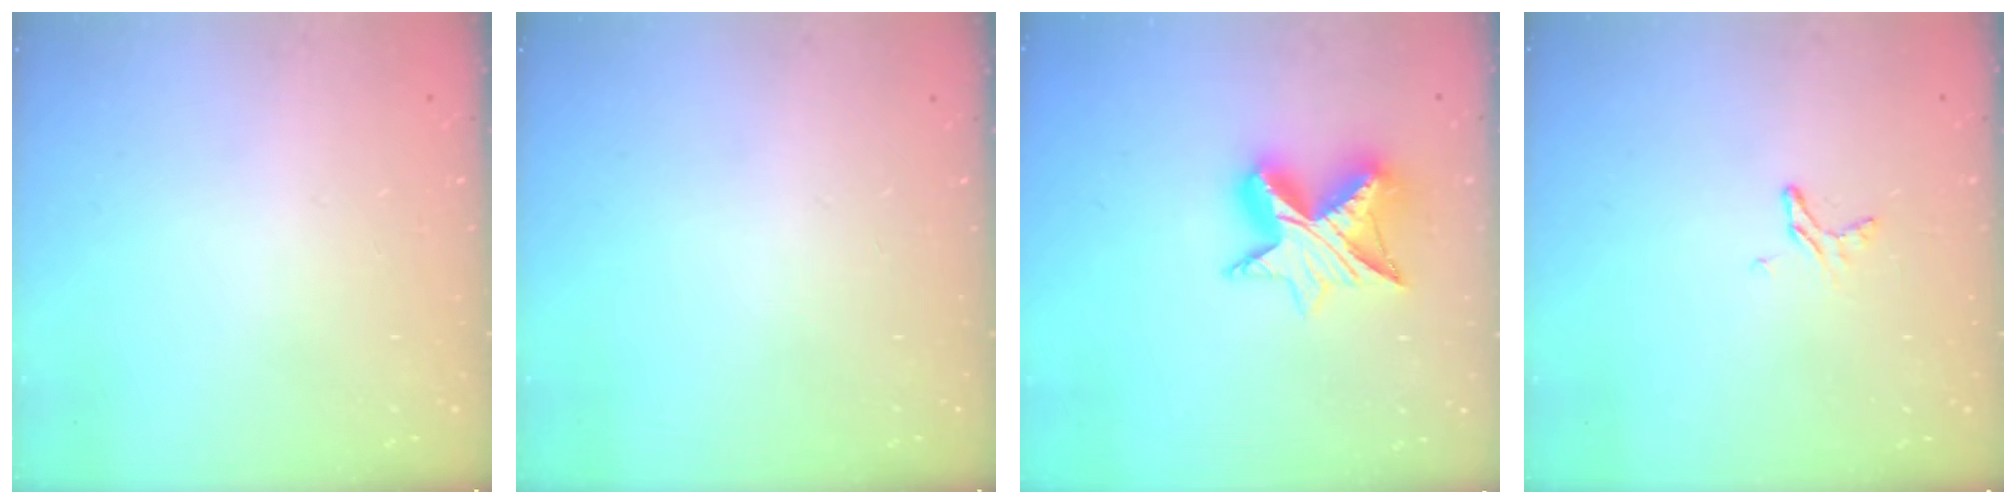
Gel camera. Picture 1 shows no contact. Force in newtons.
{"total": 0.0}
{"total": 11.0, "press": 10.9, "slide": 0.7}
{"total": 4.8, "press": 4.8, "slide": 0.4}